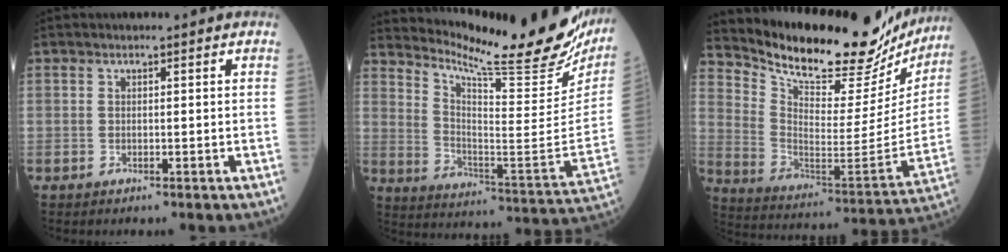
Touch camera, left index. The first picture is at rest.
{"total": 25.1, "force": [22.3, 1.7, 11.4], "torque": [-0.190, -0.092, 0.306]}
{"total": 25.8, "force": [23.2, 6.4, 9.1], "torque": [-0.154, -0.066, 0.326]}